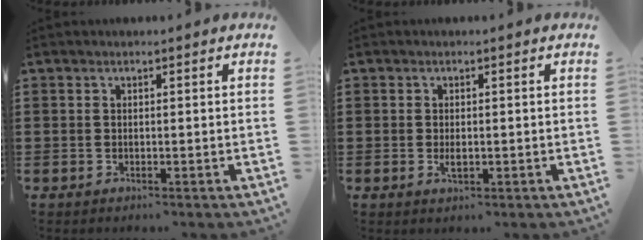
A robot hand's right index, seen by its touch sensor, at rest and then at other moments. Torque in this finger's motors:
{"motor_torque": [0.69, -0.15, 0.03, 0.07]}